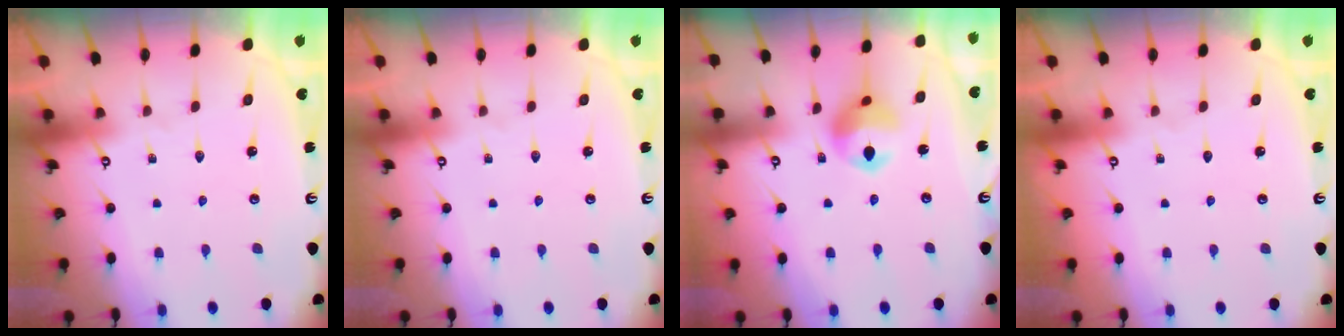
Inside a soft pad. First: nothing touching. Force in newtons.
{"total": 0.0}
{"total": 11.2, "press": 11.1, "slide": 1.5}
{"total": 0.0}